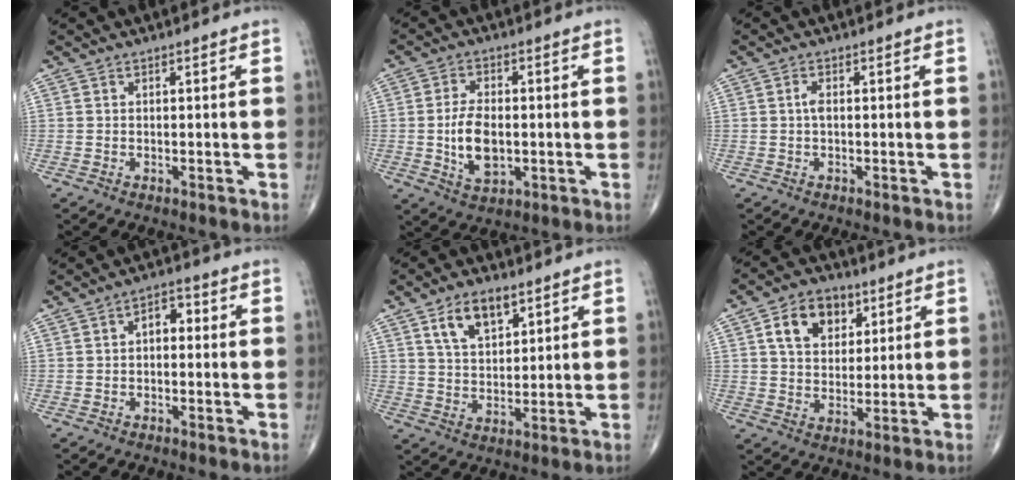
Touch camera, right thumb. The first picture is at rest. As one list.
[{"total": 8.5, "force": [-0.9, 4.8, 7.0], "torque": [-0.123, -0.003, -0.012]}, {"total": 1.4, "force": [0.0, 0.6, 1.2], "torque": [-0.024, 0.002, -0.002]}, {"total": 3.8, "force": [0.1, 2.4, 2.9], "torque": [-0.025, 0.013, -0.010]}, {"total": 8.6, "force": [4.6, 4.5, 5.6], "torque": [-0.082, -0.022, 0.086]}, {"total": 10.4, "force": [4.2, 7.3, 6.2], "torque": [-0.072, -0.010, 0.069]}]